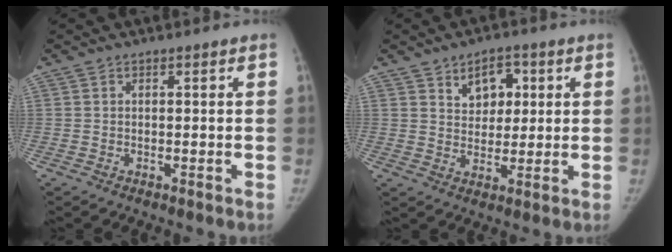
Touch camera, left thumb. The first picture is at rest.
{"total": 6.8, "force": [2.8, 4.8, 3.9], "torque": [-0.021, -0.011, 0.041]}